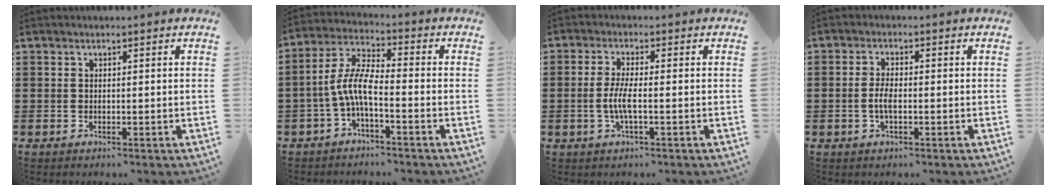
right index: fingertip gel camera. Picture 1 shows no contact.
{"total": 6.4, "force": [-2.4, 1.5, 5.7], "torque": [-0.143, -0.011, -0.054]}
{"total": 4.2, "force": [-0.9, 0.8, 4.0], "torque": [-0.093, -0.007, -0.025]}
{"total": 3.3, "force": [-0.6, 1.2, 3.0], "torque": [-0.071, -0.003, -0.016]}